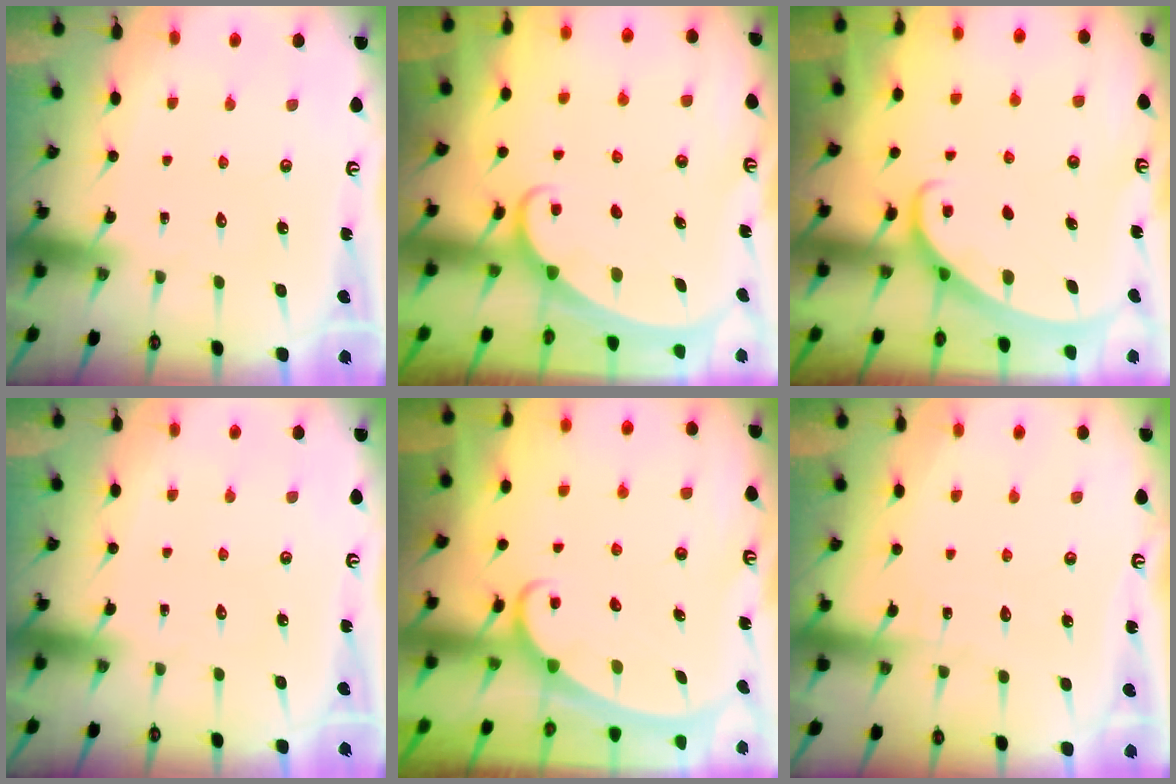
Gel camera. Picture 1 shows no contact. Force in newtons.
{"total": 1.9, "press": 1.9, "slide": 0.3}
{"total": 1.8, "press": 1.8, "slide": 0.1}
{"total": 0.0}
{"total": 2.3, "press": 2.2, "slide": 0.3}
{"total": 2.3, "press": 2.3, "slide": 0.2}